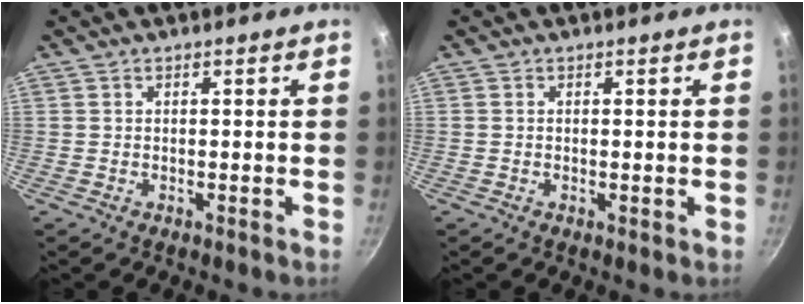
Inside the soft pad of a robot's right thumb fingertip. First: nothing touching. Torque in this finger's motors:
{"motor_torque": [-0.41, 0.03, -0.13, -0.11, -0.02]}